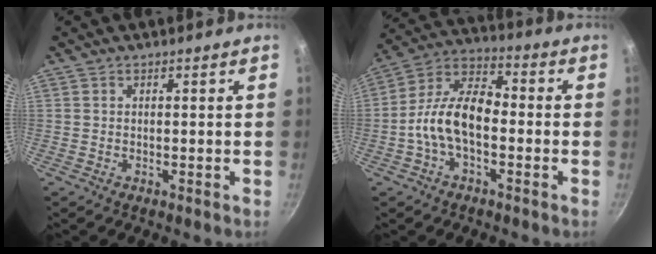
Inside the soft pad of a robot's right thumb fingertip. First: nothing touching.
{"total": 12.2, "force": [-2.6, 6.8, 9.8], "torque": [-0.164, 0.048, -0.065]}